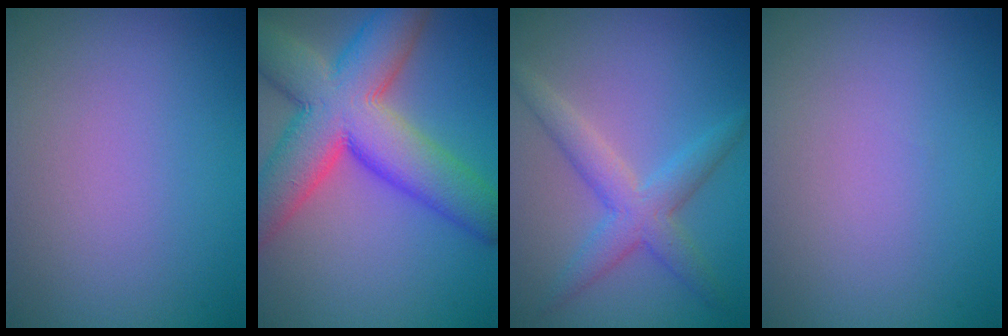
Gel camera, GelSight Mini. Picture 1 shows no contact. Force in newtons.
{"total": 12.5, "press": 12.4, "slide": 1.2}
{"total": 3.8, "press": 3.8, "slide": 0.1}
{"total": 0.0}